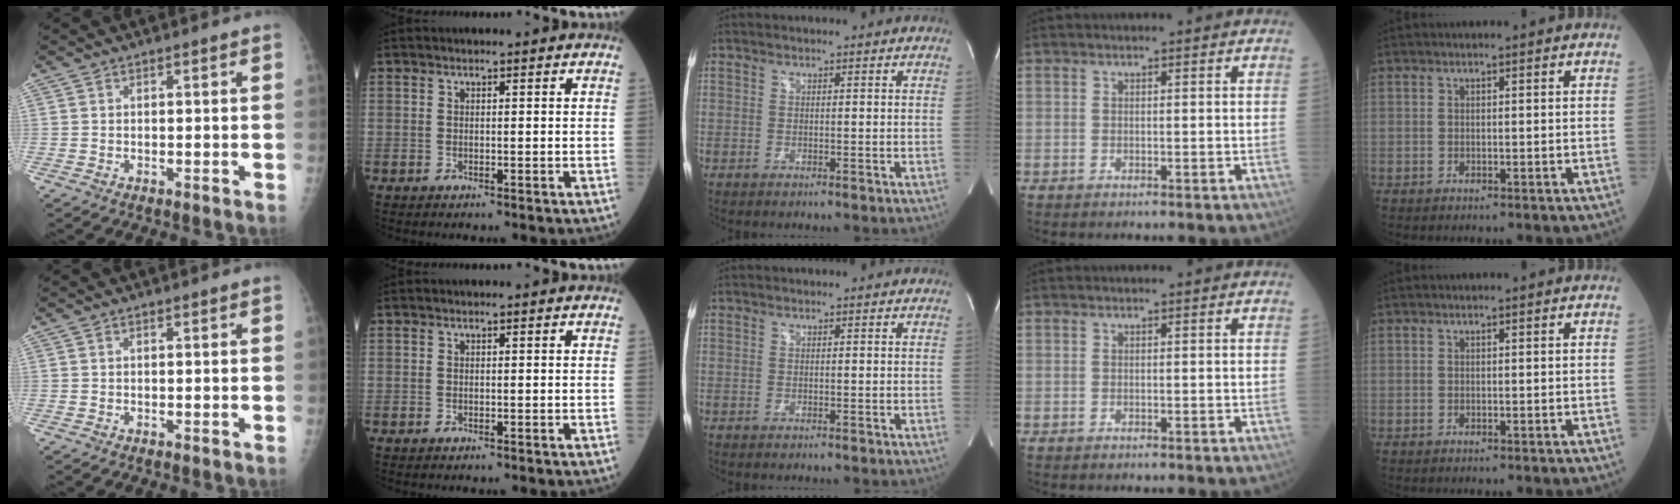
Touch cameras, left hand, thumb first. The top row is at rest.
{}